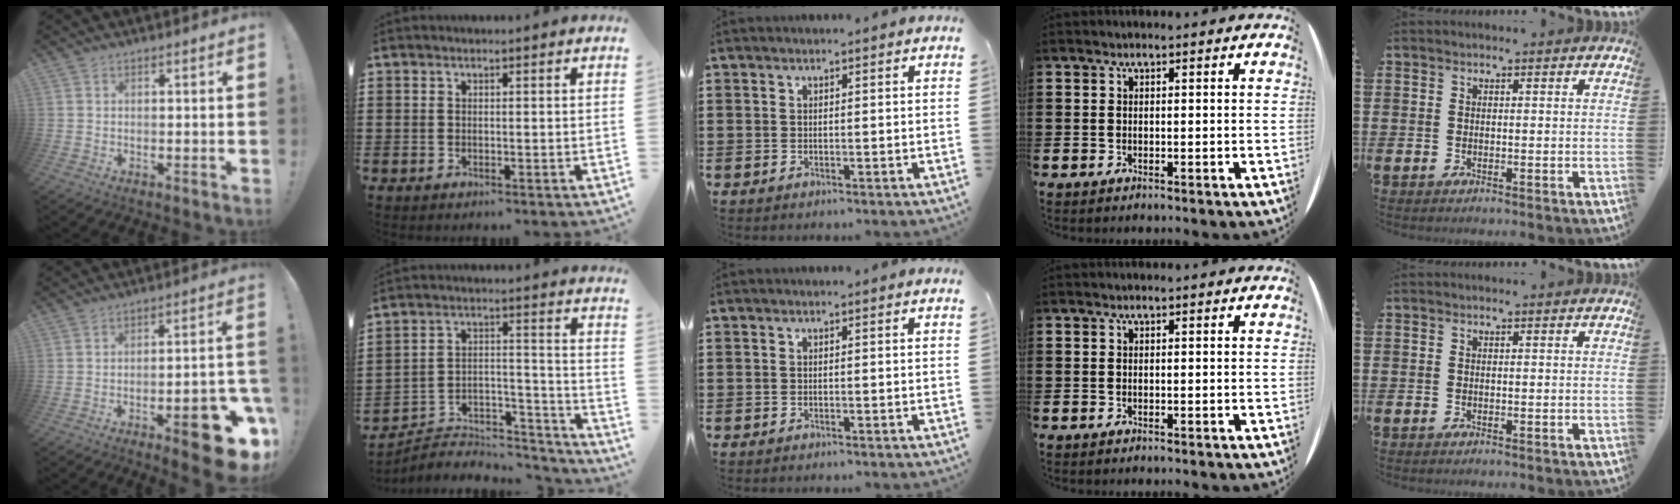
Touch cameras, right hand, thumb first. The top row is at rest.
{"thumb": {"total": 14.1, "force": [-7.1, 4.3, 11.4], "torque": [-0.120, 0.040, -0.101]}, "index": {"total": 5.4, "force": [-5.1, 1.7, 0.7], "torque": [-0.010, 0.006, -0.103]}}